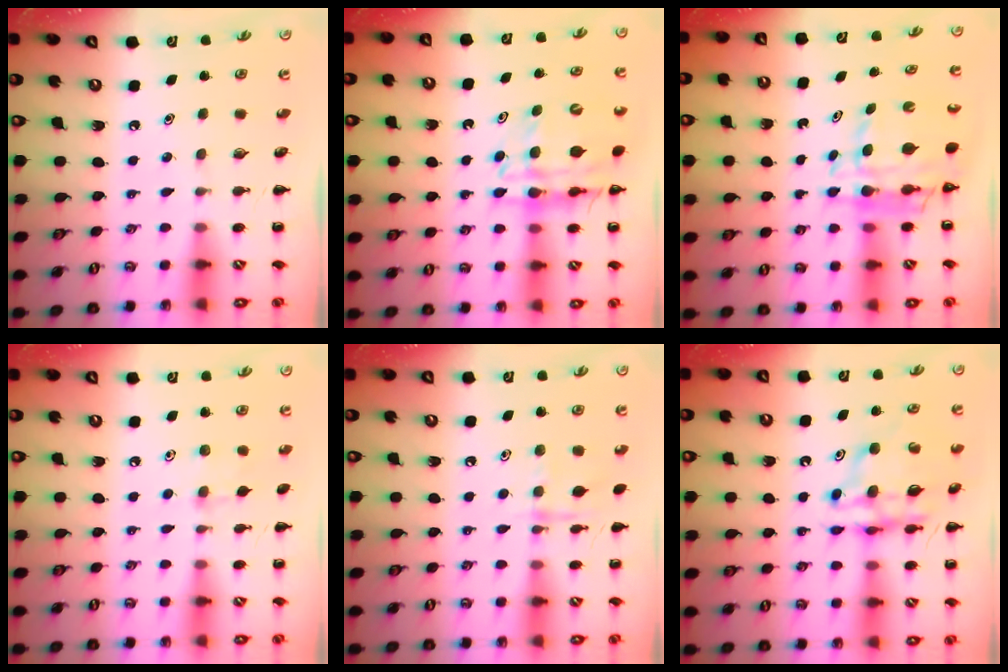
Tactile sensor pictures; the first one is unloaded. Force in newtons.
{"total": 13.7, "press": 13.2, "slide": 3.6}
{"total": 8.5, "press": 7.9, "slide": 3.0}
{"total": 5.5, "press": 5.3, "slide": 1.6}
{"total": 7.5, "press": 7.4, "slide": 0.7}
{"total": 12.4, "press": 11.8, "slide": 3.6}